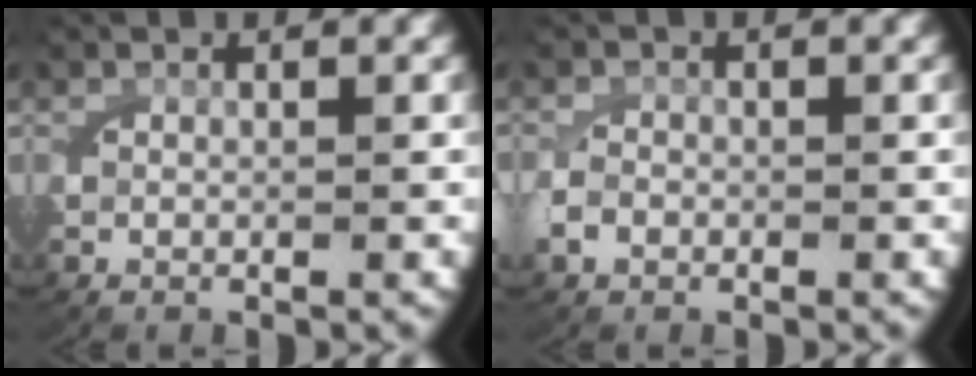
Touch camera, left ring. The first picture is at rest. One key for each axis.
{"total": 1.2, "fx": -0.5, "fy": 1.0, "fz": 0.5, "tx": -0.025, "ty": -0.003, "tz": -0.006}